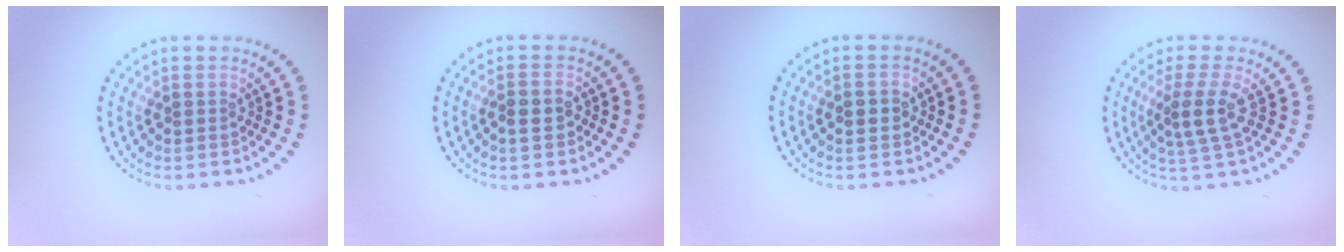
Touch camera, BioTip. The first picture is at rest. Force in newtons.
{"total": 1.3, "press": 1.2, "slide": 0.5}
{"total": 2.0, "press": 2.0, "slide": 0.1}
{"total": 2.8, "press": 2.0, "slide": 1.9}